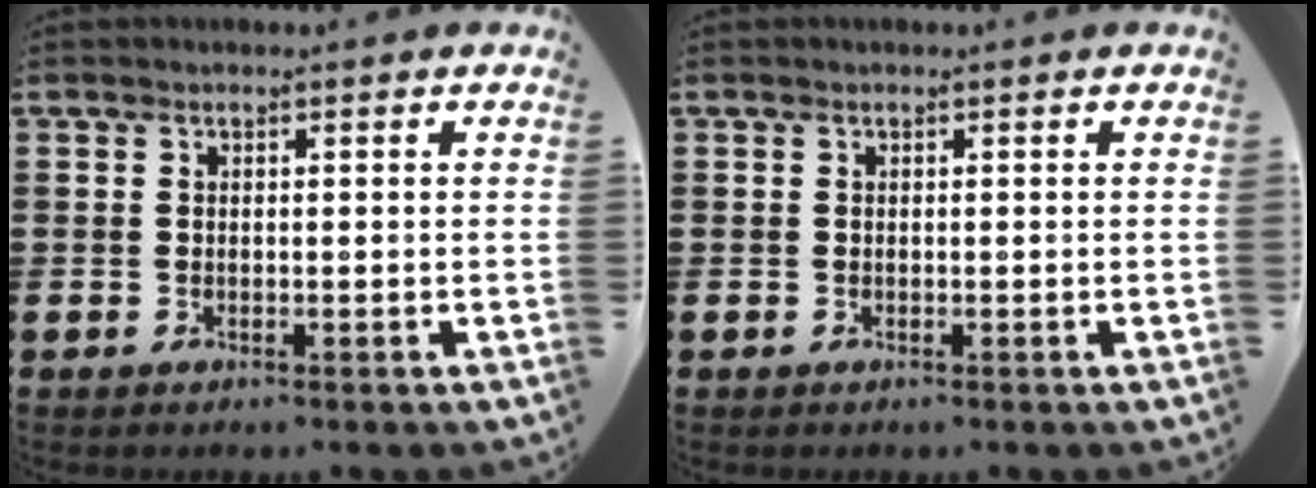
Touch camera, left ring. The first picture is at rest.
{"total": 0.0}